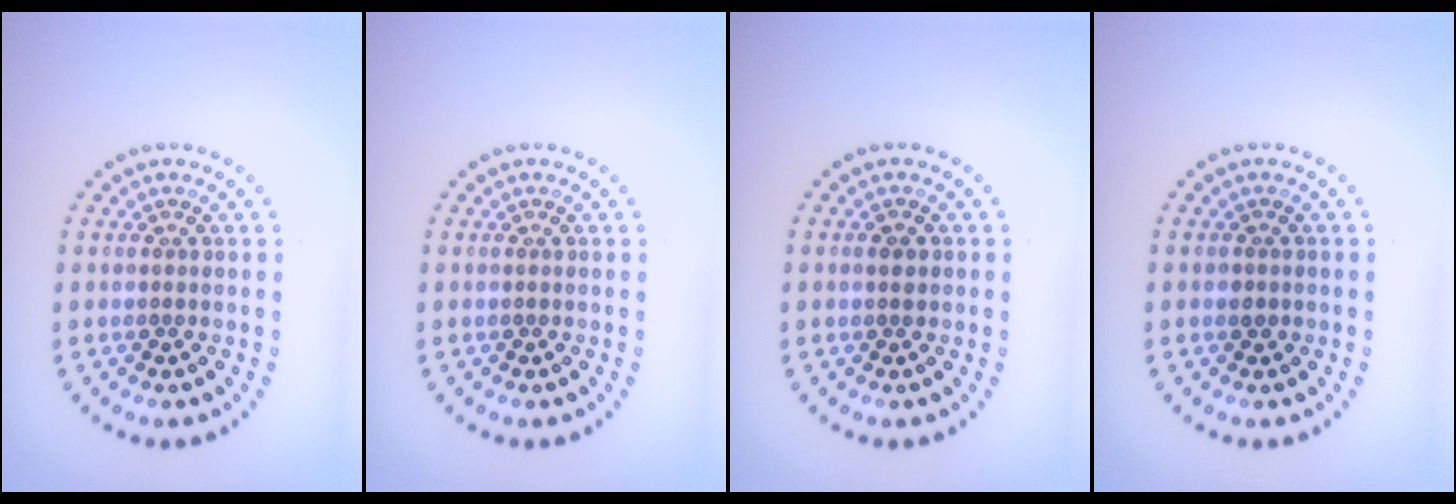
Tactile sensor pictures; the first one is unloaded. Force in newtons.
{"total": 0.0}
{"total": 1.3, "press": 1.3, "slide": 0.2}
{"total": 0.8, "press": 0.8, "slide": 0.3}